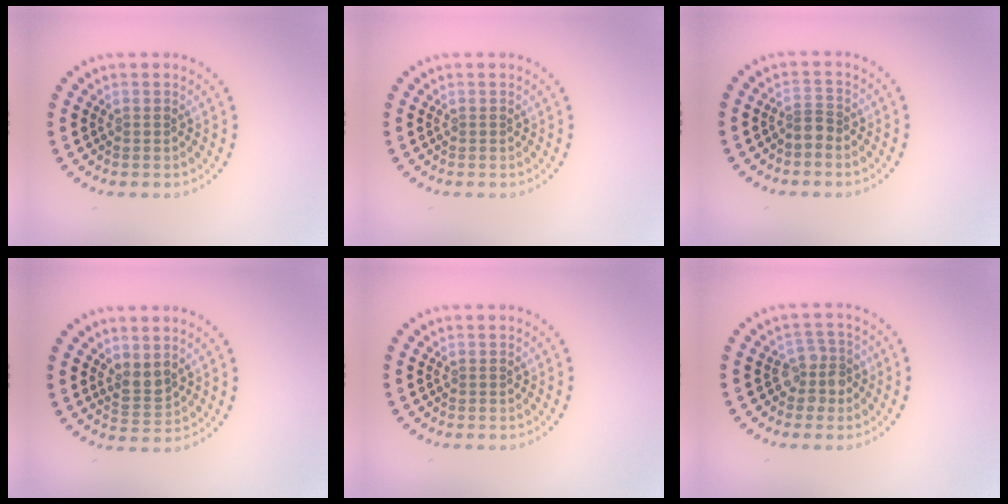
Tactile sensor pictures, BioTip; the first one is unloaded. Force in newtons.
{"total": 0.0}
{"total": 1.1, "press": 0.7, "slide": 0.9}
{"total": 1.9, "press": 1.6, "slide": 1.0}
{"total": 0.0}
{"total": 2.4, "press": 2.0, "slide": 1.4}